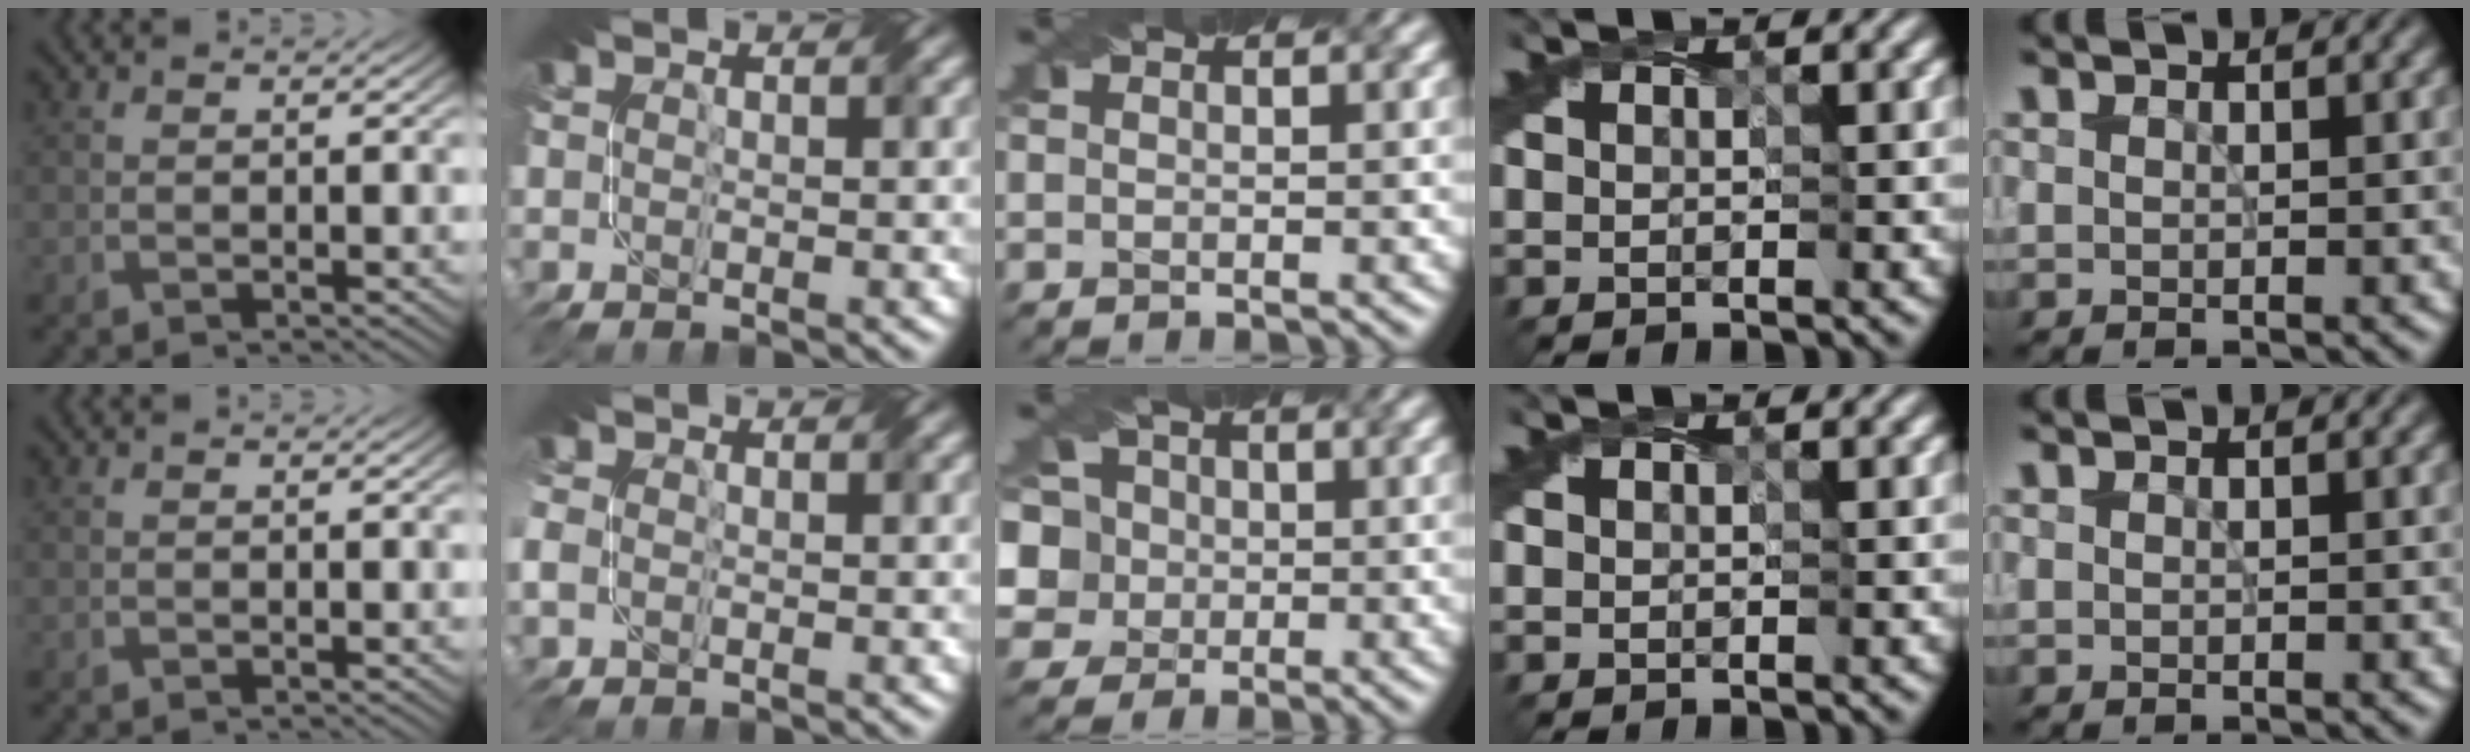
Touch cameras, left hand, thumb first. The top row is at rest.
{"index": {"total": 1.2, "force": [-0.2, 1.1, 0.5], "torque": [-0.020, -0.004, -0.002]}, "middle": {"total": 8.3, "force": [1.8, 7.1, 3.9], "torque": [-0.069, 0.034, 0.007]}}